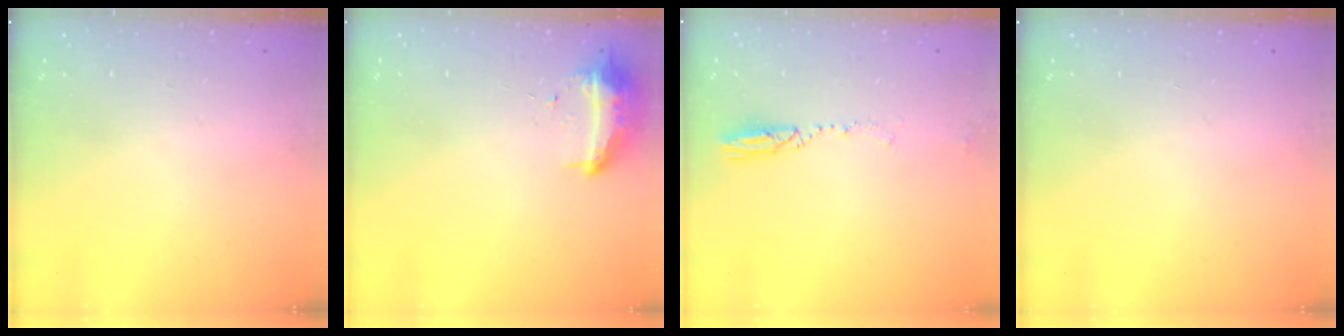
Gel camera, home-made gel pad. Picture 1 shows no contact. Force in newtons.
{"total": 8.8, "press": 8.6, "slide": 1.5}
{"total": 3.9, "press": 3.8, "slide": 0.5}
{"total": 0.0}